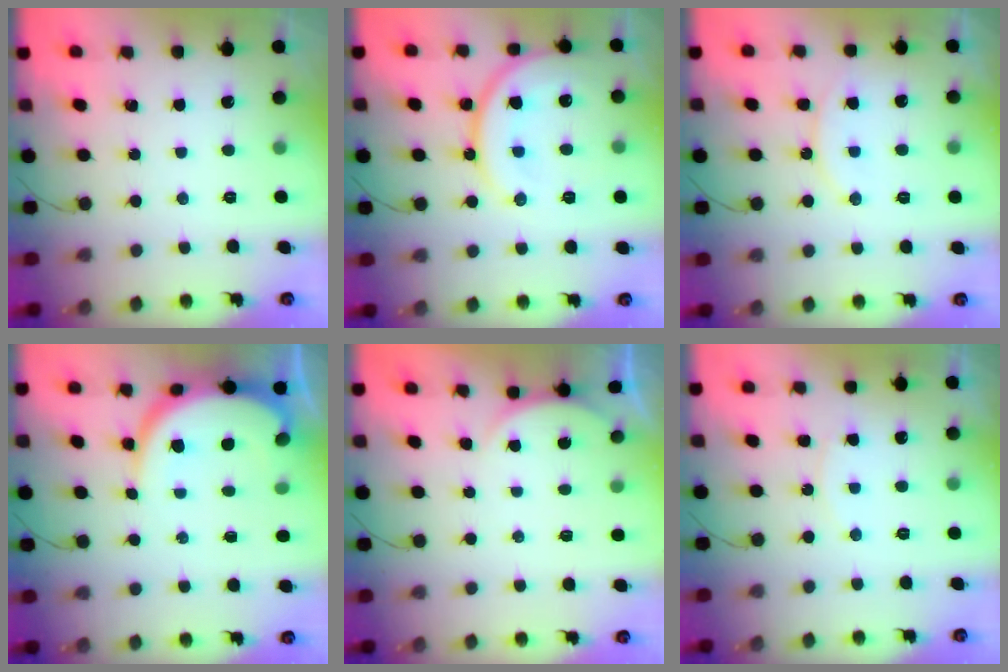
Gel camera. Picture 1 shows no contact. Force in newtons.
{"total": 15.4, "press": 15.3, "slide": 1.6}
{"total": 11.8, "press": 11.8, "slide": 0.9}
{"total": 10.0, "press": 9.9, "slide": 1.1}
{"total": 2.3, "press": 2.3, "slide": 0.5}
{"total": 4.9, "press": 4.8, "slide": 0.5}